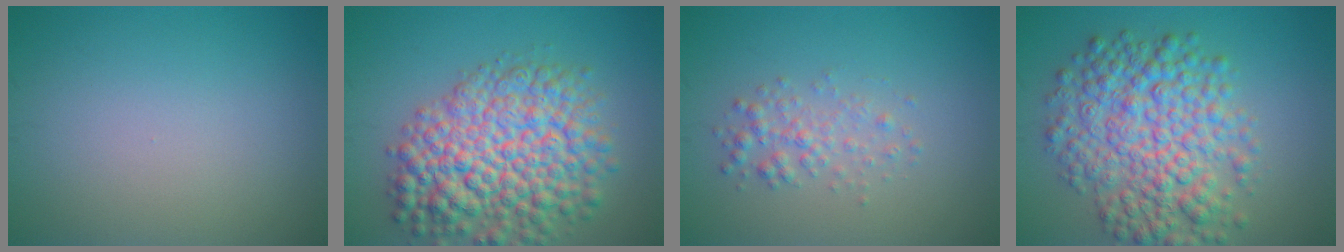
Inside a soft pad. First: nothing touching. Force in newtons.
{"total": 10.1, "press": 10.1, "slide": 0.4}
{"total": 2.1, "press": 2.1, "slide": 0.0}
{"total": 8.5, "press": 8.5, "slide": 0.1}